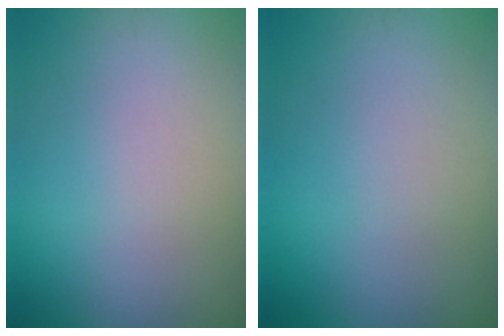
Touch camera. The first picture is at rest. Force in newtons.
{"total": 0.0}